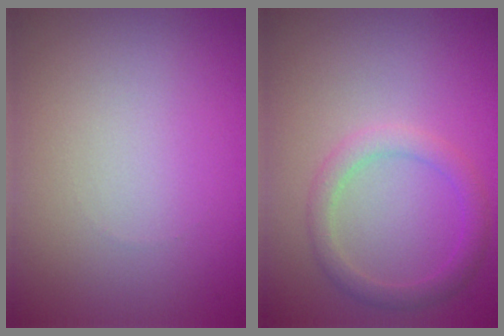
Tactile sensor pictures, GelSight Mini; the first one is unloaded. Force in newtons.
{"total": 2.3, "press": 2.3, "slide": 0.0}